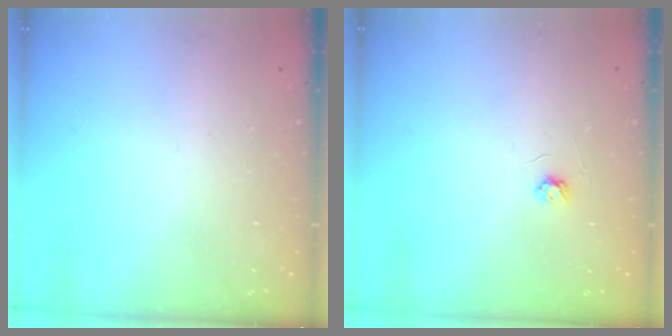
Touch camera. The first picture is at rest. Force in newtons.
{"total": 2.6, "press": 2.6, "slide": 0.3}